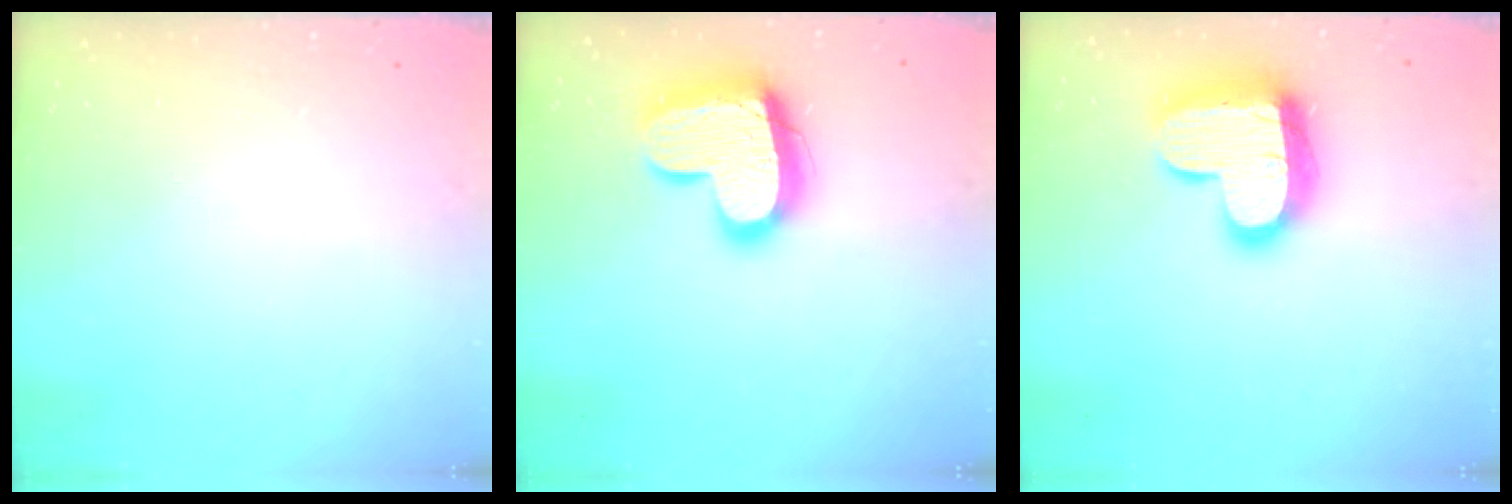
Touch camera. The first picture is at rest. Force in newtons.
{"total": 17.5, "press": 17.4, "slide": 1.3}
{"total": 17.7, "press": 17.7, "slide": 1.3}